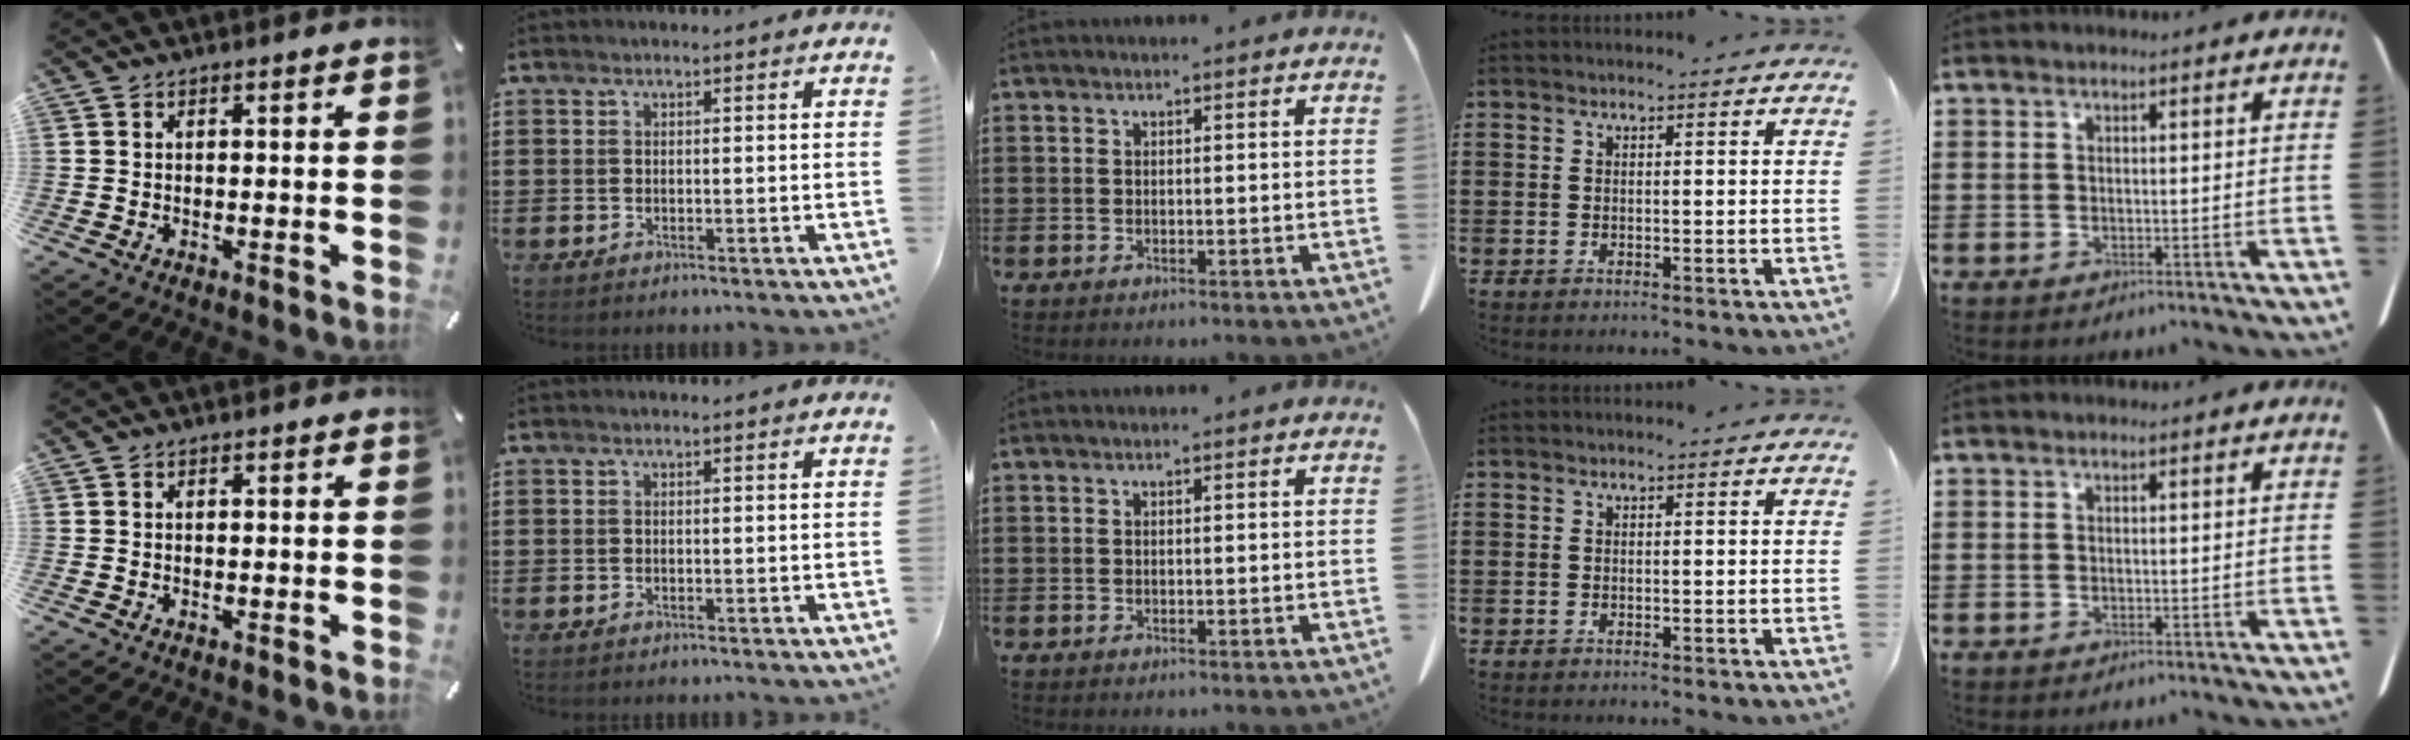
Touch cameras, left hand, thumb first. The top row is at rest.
{}